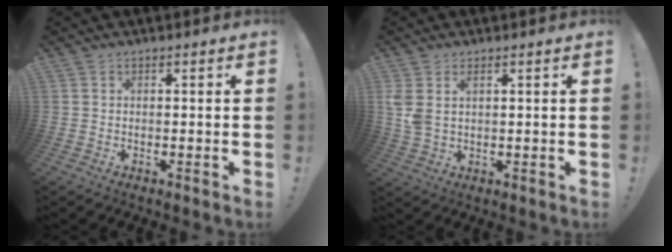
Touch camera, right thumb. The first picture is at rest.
{"total": 4.3, "force": [2.0, 2.2, 3.1], "torque": [-0.060, -0.009, 0.035]}